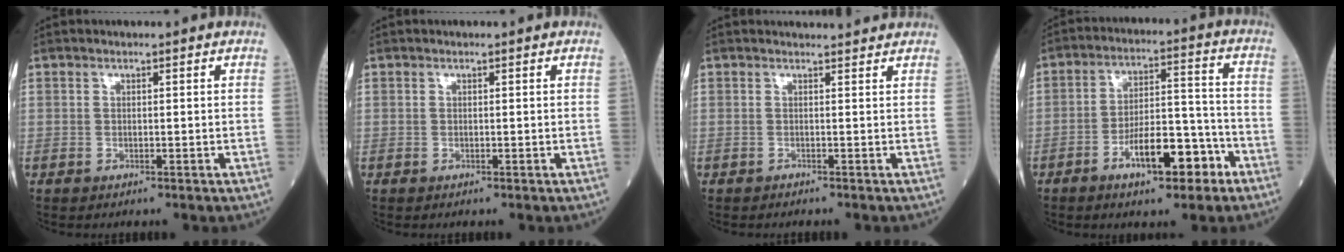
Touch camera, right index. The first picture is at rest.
{"total": 0.0}
{"total": 2.0, "force": [1.7, 0.6, 0.9], "torque": [-0.029, 0.021, 0.013]}
{"total": 10.6, "force": [-5.6, 3.4, 8.3], "torque": [-0.141, 0.022, -0.085]}